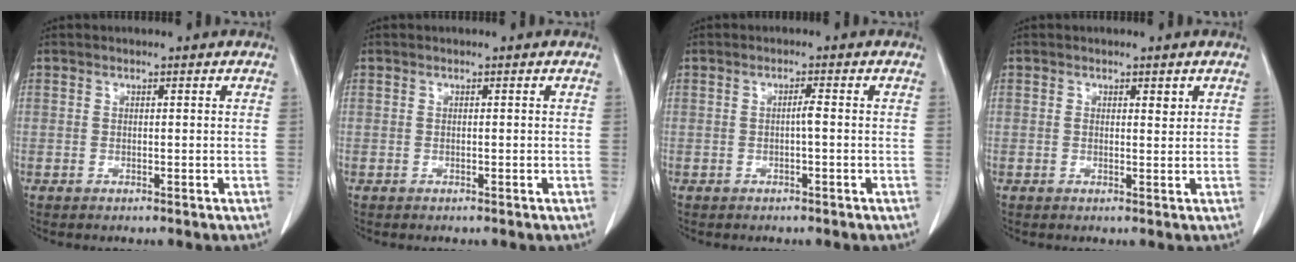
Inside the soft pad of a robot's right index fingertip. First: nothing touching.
{"total": 0.0}
{"total": 1.7, "force": [-0.1, 0.3, 1.6], "torque": [-0.033, 0.003, 0.000]}
{"total": 2.0, "force": [0.8, 1.0, 1.5], "torque": [-0.031, 0.003, 0.014]}